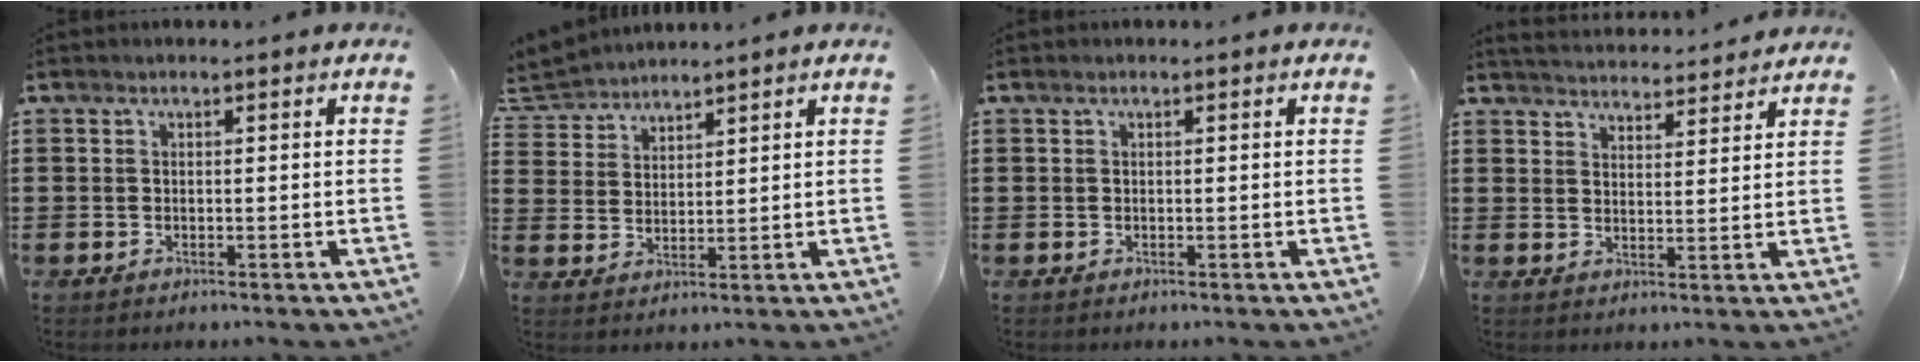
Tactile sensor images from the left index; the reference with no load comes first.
{"total": 3.8, "force": [3.5, 1.2, -0.3], "torque": [-0.013, -0.016, 0.065]}
{"total": 0.0}
{"total": 3.7, "force": [3.7, 0.1, 0.1], "torque": [-0.016, -0.021, 0.066]}